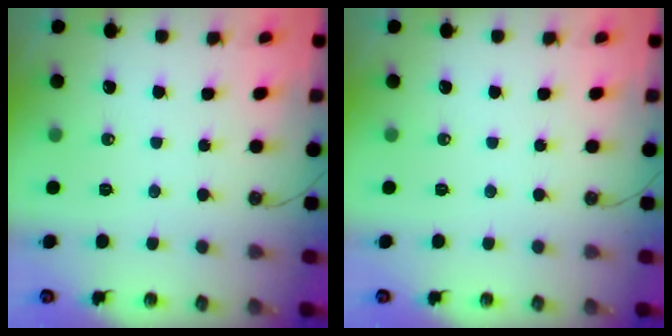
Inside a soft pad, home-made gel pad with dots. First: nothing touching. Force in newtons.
{"total": 0.0}